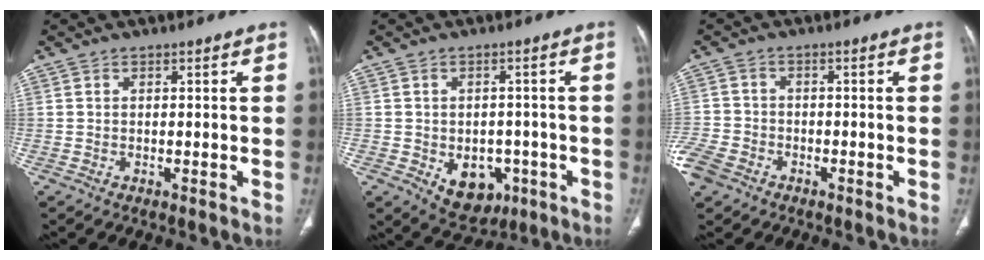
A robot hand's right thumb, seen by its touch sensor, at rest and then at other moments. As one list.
[{"total": 8.6, "force": [-2.9, 6.4, 5.0], "torque": [-0.039, 0.015, -0.025]}, {"total": 6.8, "force": [-4.0, 4.7, 2.7], "torque": [-0.072, 0.015, -0.078]}]